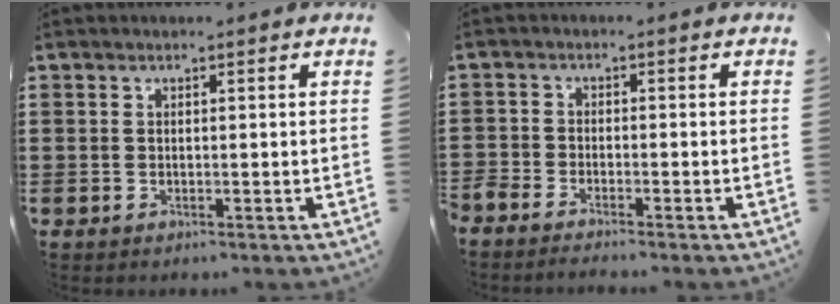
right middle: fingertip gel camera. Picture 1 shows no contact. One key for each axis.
{"total": 1.9, "fx": -1.9, "fy": 0.1, "fz": 0.2, "tx": -0.008, "ty": 0.000, "tz": -0.040}